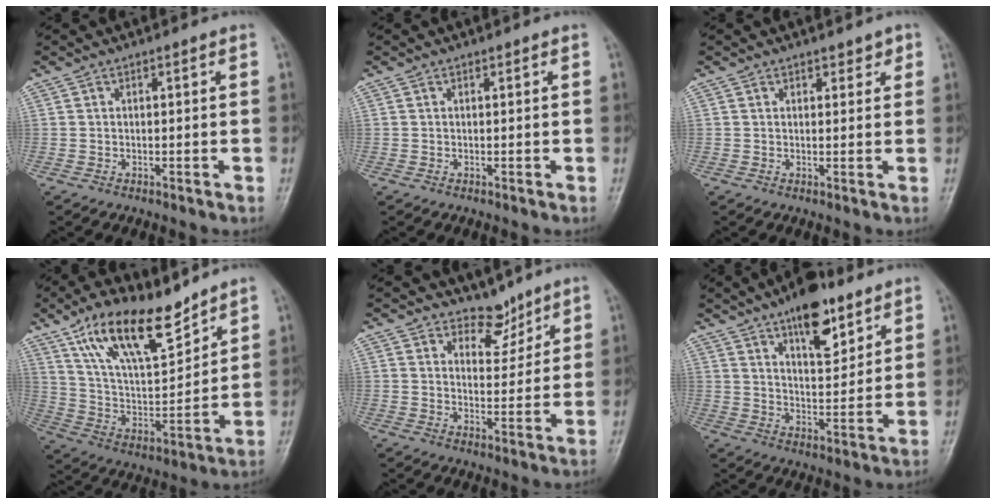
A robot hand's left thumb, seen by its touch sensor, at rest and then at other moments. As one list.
[{"total": 0.0}, {"total": 1.9, "force": [1.4, 1.1, 0.7], "torque": [0.009, -0.006, 0.014]}, {"total": 17.8, "force": [12.2, 6.5, 11.2], "torque": [-0.165, -0.059, 0.230]}, {"total": 5.1, "force": [4.3, 2.7, 0.9], "torque": [0.016, -0.035, 0.072]}, {"total": 12.4, "force": [7.7, 5.1, 8.2], "torque": [-0.096, -0.045, 0.123]}]